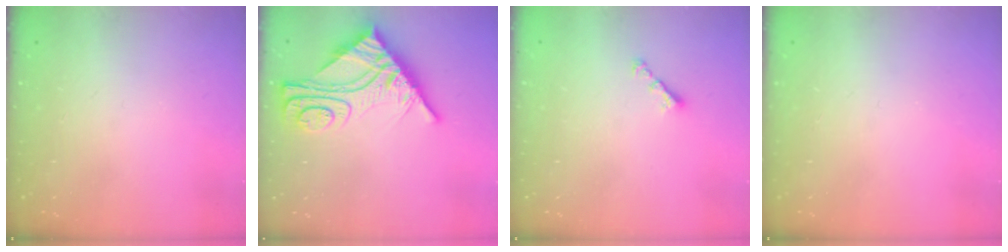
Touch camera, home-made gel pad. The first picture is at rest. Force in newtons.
{"total": 12.3, "press": 12.3, "slide": 1.1}
{"total": 2.9, "press": 2.8, "slide": 0.6}
{"total": 0.0}